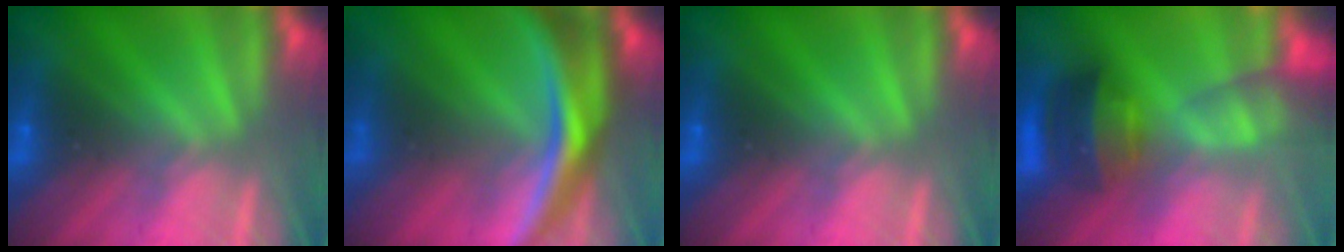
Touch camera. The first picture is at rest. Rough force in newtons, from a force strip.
{"total": 10.7}
{"total": 0.0}
{"total": 7.8}